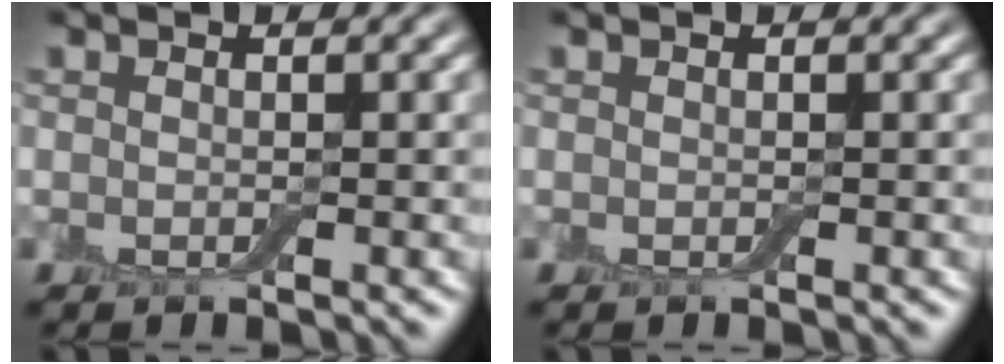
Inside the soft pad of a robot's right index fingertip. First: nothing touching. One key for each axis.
{"total": 0.0}